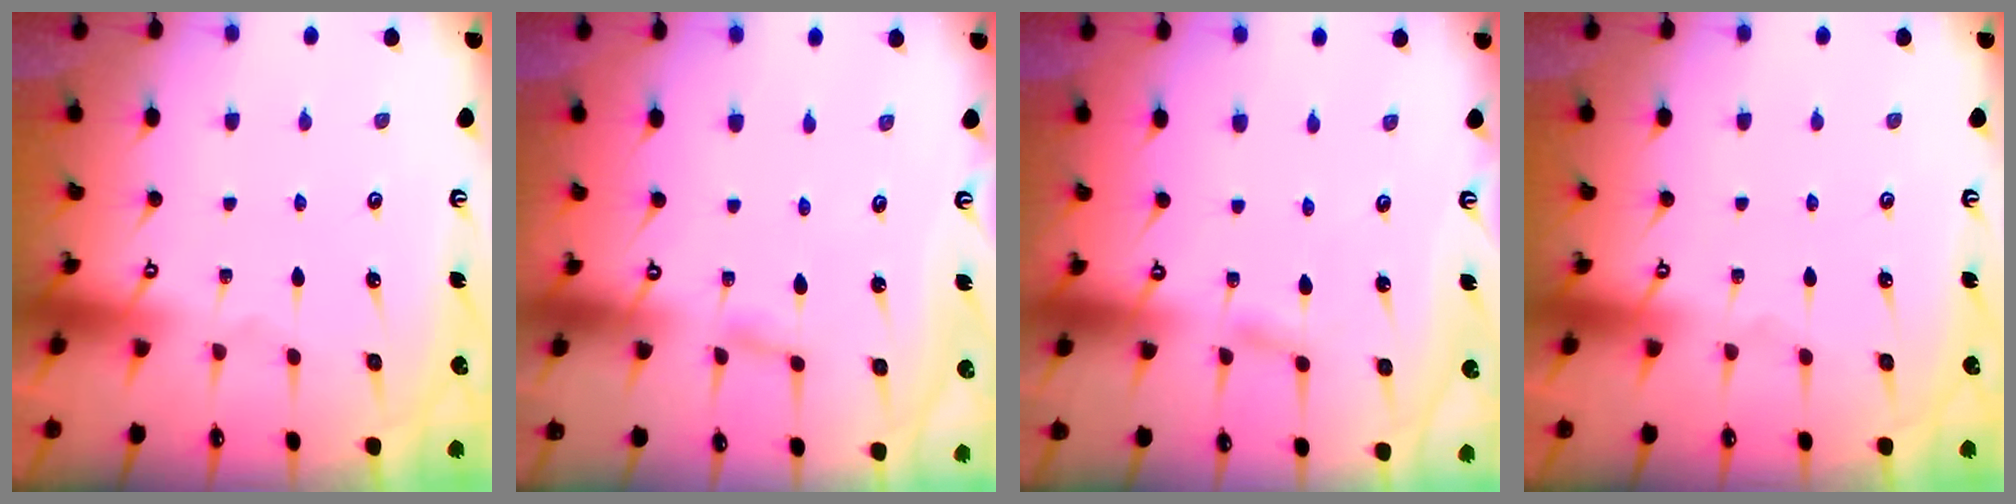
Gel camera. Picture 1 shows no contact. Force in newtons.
{"total": 1.1, "press": 1.1, "slide": 0.1}
{"total": 2.9, "press": 2.9, "slide": 0.3}
{"total": 0.0}